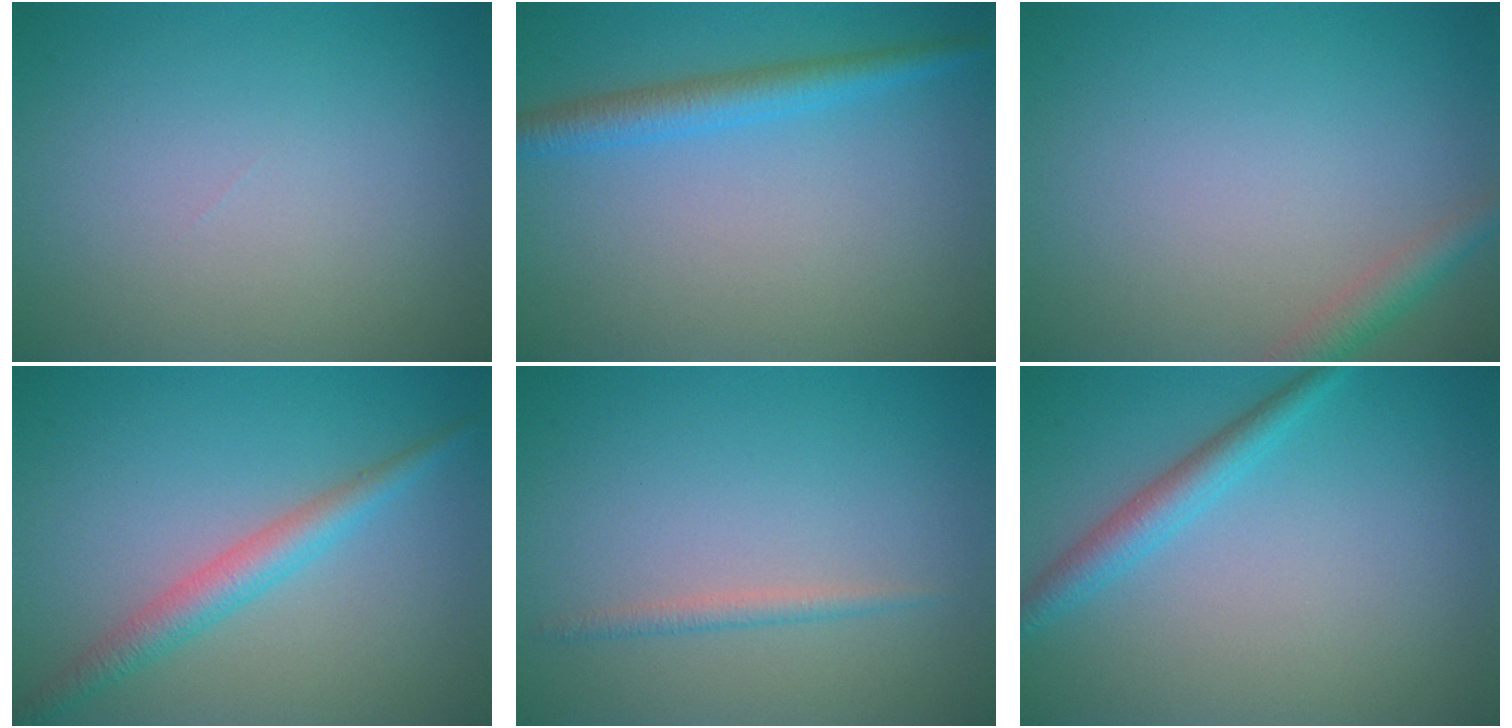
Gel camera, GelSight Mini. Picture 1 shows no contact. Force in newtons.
{"total": 2.9, "press": 2.9, "slide": 0.1}
{"total": 2.1, "press": 2.1, "slide": 0.1}
{"total": 2.9, "press": 2.9, "slide": 0.1}
{"total": 1.2, "press": 1.2, "slide": 0.0}
{"total": 2.5, "press": 2.5, "slide": 0.0}